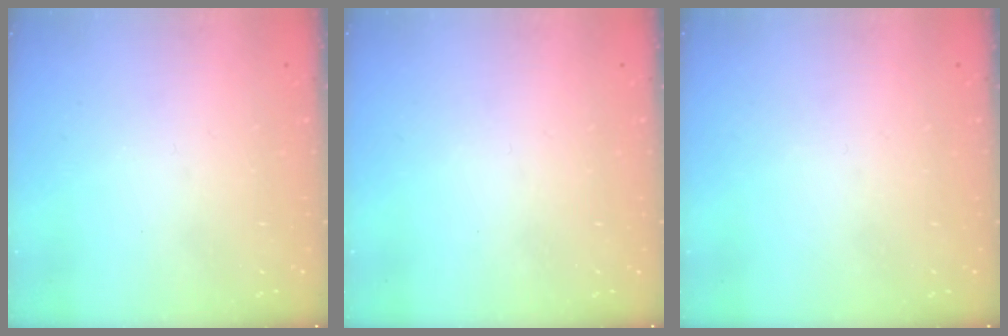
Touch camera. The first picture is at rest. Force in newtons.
{"total": 0.0}
{"total": 0.0}